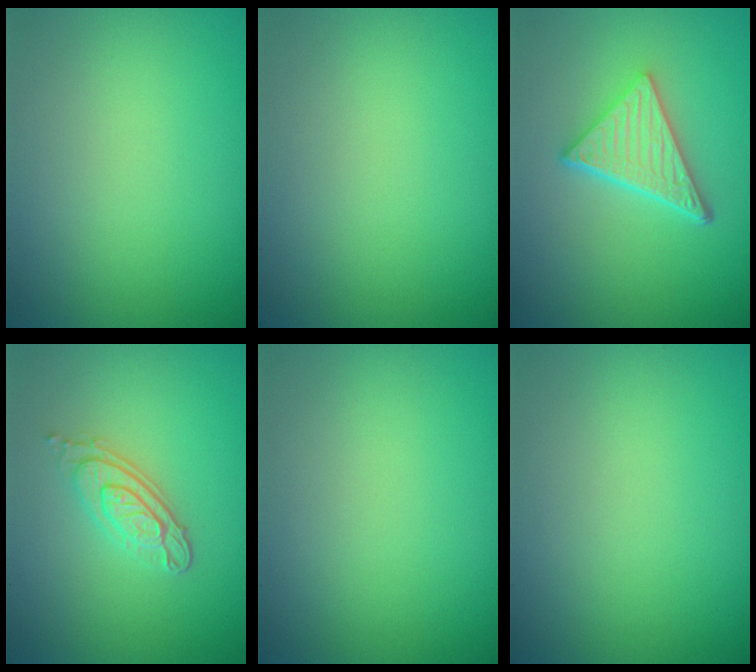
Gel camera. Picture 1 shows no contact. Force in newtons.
{"total": 0.0}
{"total": 5.1, "press": 3.8, "slide": 3.4}
{"total": 3.3, "press": 2.7, "slide": 1.9}
{"total": 0.0}
{"total": 0.0}